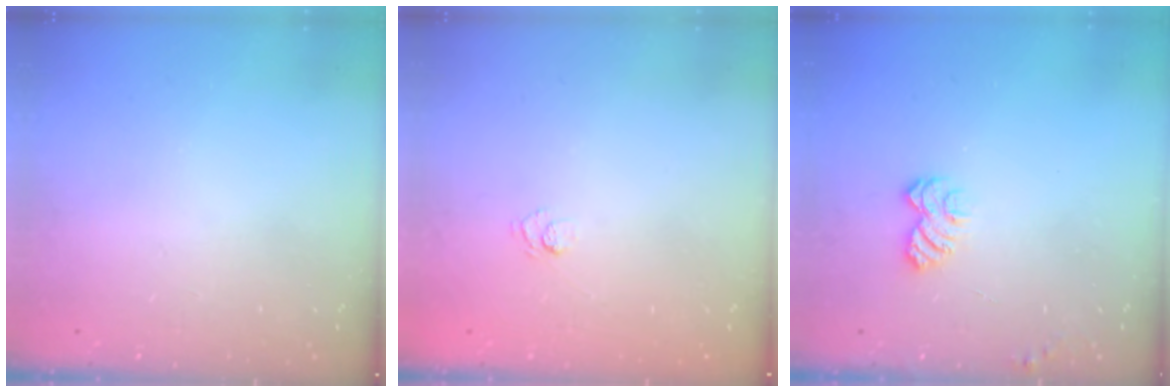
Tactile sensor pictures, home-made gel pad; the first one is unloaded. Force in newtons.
{"total": 4.5, "press": 4.3, "slide": 1.2}
{"total": 5.5, "press": 5.4, "slide": 0.5}